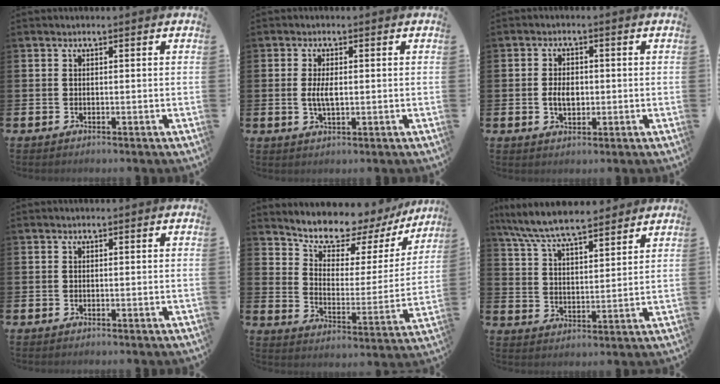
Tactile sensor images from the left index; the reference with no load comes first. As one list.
[{"total": 3.1, "force": [0.0, 1.3, 2.8], "torque": [-0.048, 0.000, -0.005]}, {"total": 3.2, "force": [-0.3, 2.1, 2.4], "torque": [-0.031, 0.001, -0.011]}, {"total": 0.0}, {"total": 8.6, "force": [7.7, 2.9, 2.4], "torque": [-0.088, -0.056, 0.131]}, {"total": 7.8, "force": [7.3, 1.0, 2.4], "torque": [-0.079, -0.037, 0.132]}]